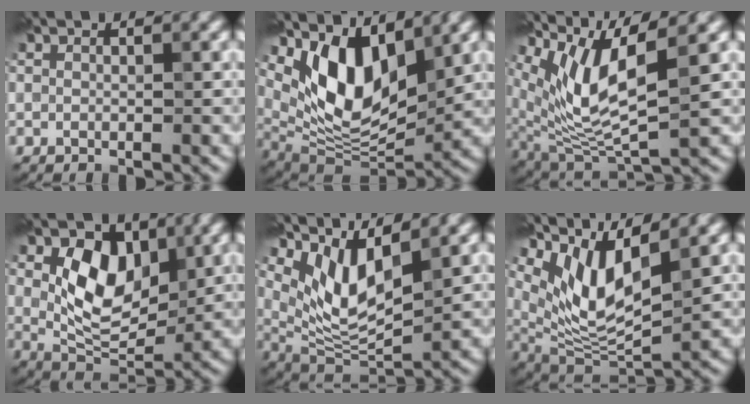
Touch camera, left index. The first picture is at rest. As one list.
[{"total": 9.2, "force": [4.1, 4.4, 7.0], "torque": [-0.127, -0.020, 0.073]}, {"total": 8.2, "force": [3.5, 2.3, 7.1], "torque": [-0.150, -0.007, 0.074]}, {"total": 7.5, "force": [2.1, 4.7, 5.5], "torque": [-0.094, -0.005, 0.036]}, {"total": 6.8, "force": [3.7, 2.6, 5.1], "torque": [-0.106, -0.016, 0.078]}, {"total": 8.1, "force": [4.3, 2.7, 6.3], "torque": [-0.130, -0.009, 0.088]}]